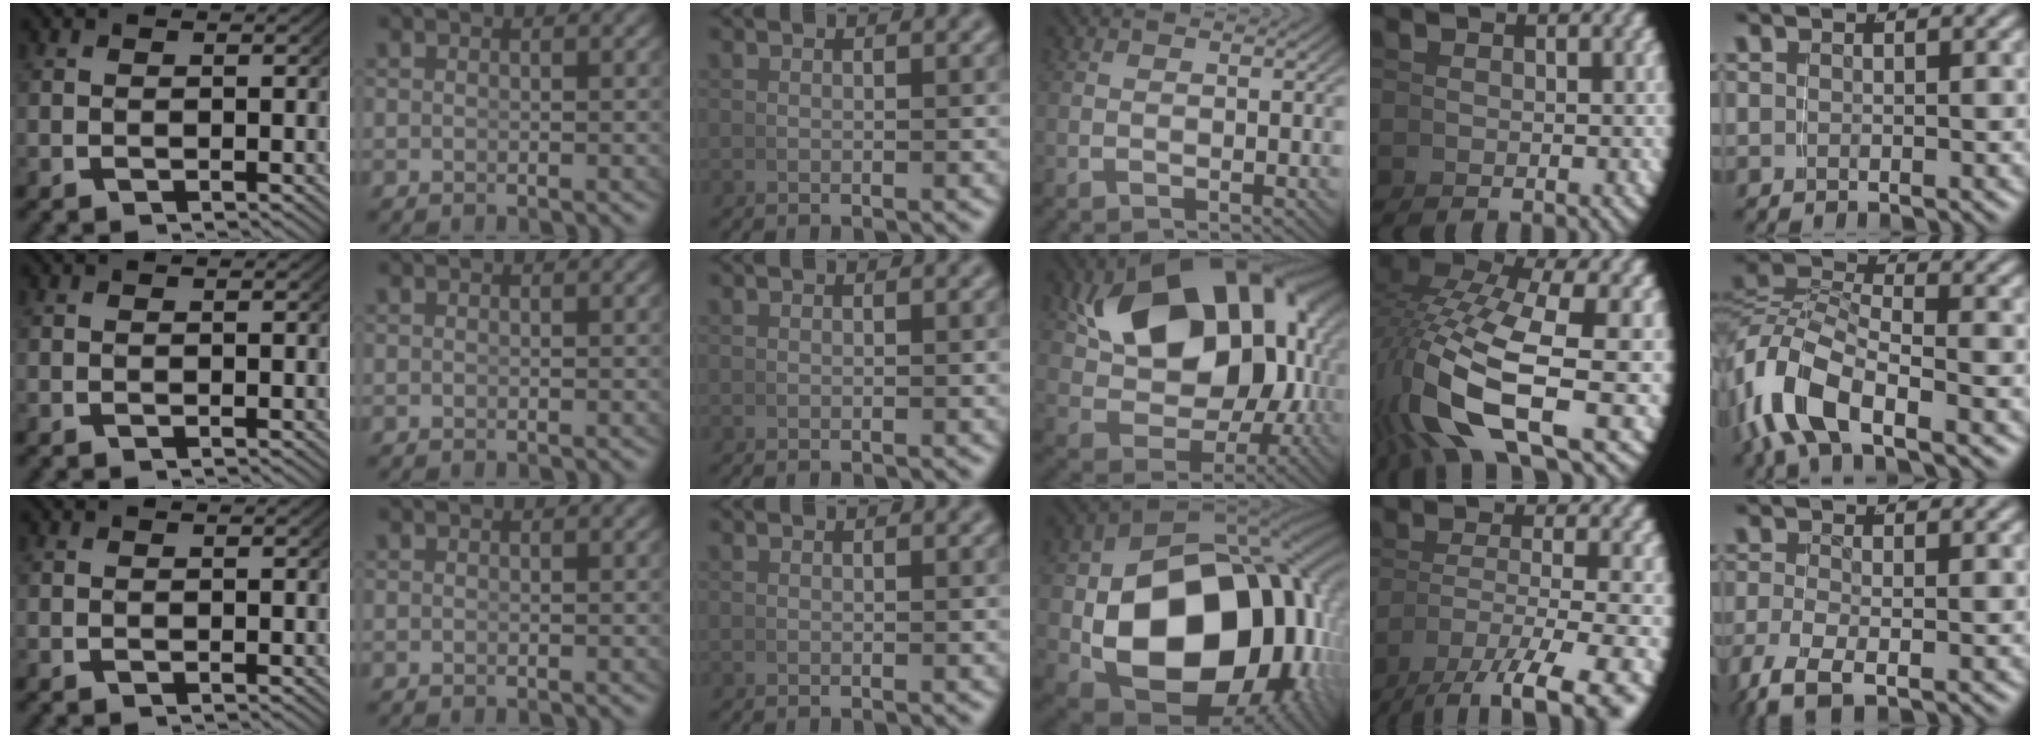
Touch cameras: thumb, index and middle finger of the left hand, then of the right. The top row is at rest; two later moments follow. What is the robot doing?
{"motion": "grasp_and_lifting", "object": "calculator"}